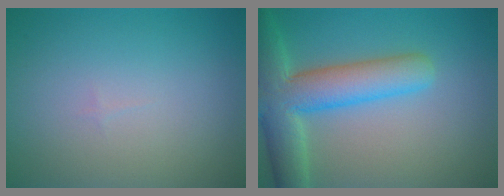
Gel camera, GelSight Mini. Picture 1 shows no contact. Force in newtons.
{"total": 8.1, "press": 8.0, "slide": 0.7}